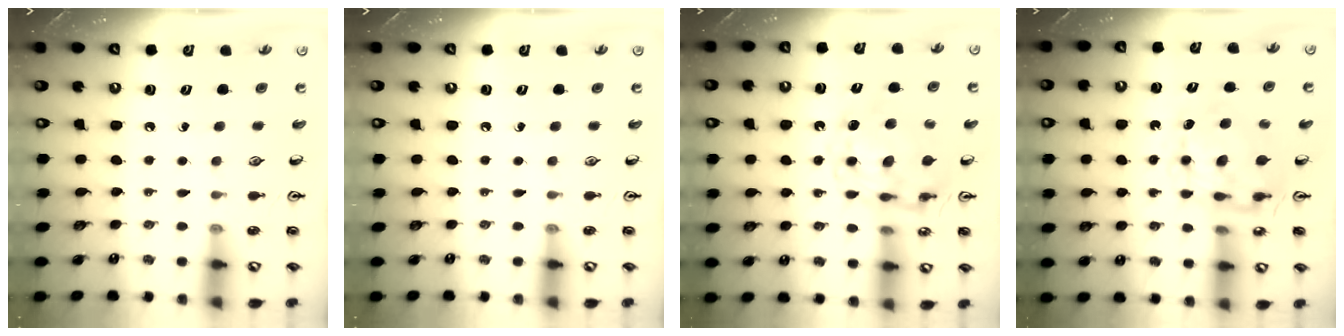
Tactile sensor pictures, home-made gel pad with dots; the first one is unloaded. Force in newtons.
{"total": 0.0}
{"total": 11.1, "press": 11.0, "slide": 1.1}
{"total": 8.4, "press": 8.4, "slide": 0.7}